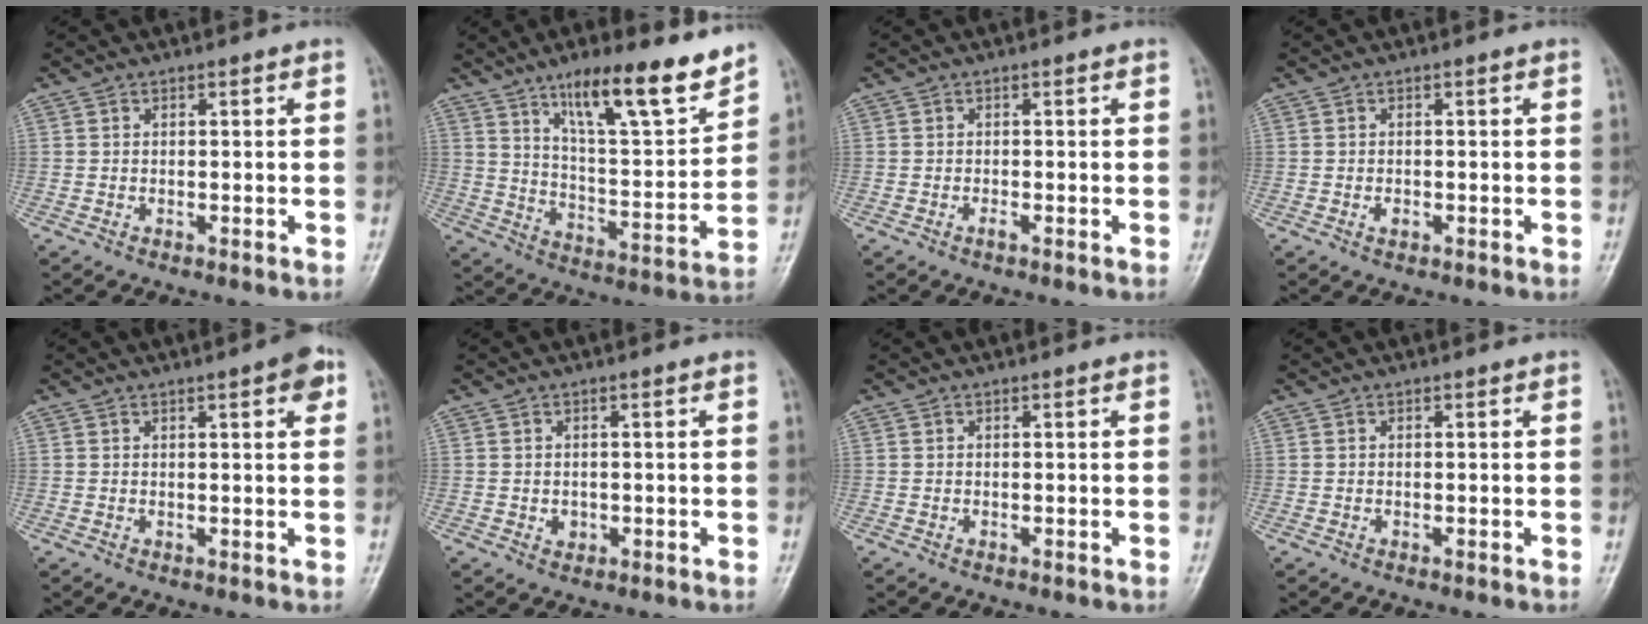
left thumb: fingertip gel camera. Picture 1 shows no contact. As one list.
[{"total": 16.9, "force": [11.8, 3.7, 11.5], "torque": [-0.157, -0.071, 0.199]}, {"total": 0.8, "force": [-0.4, 0.2, 0.6], "torque": [-0.012, 0.004, -0.006]}, {"total": 1.2, "force": [-0.4, 0.7, 0.9], "torque": [-0.013, 0.005, -0.005]}, {"total": 4.0, "force": [1.9, 0.9, 3.4], "torque": [-0.037, -0.002, 0.021]}, {"total": 1.6, "force": [-0.3, 1.3, 0.9], "torque": [-0.006, 0.002, 0.000]}, {"total": 0.0}, {"total": 0.0}]